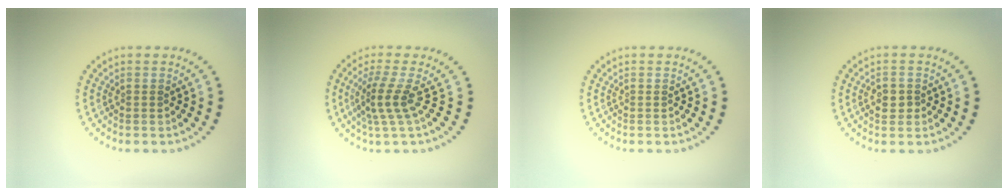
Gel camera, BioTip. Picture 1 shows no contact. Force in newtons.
{"total": 3.0, "press": 2.0, "slide": 2.2}
{"total": 0.0}
{"total": 1.7, "press": 1.7, "slide": 0.1}